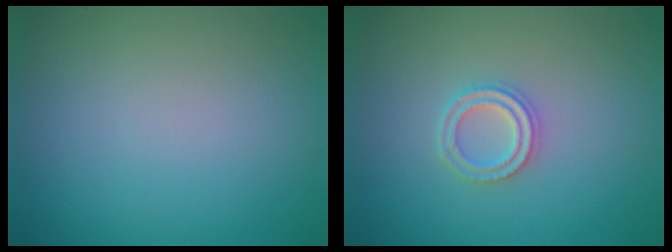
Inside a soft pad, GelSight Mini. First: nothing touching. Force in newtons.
{"total": 2.2, "press": 2.2, "slide": 0.5}